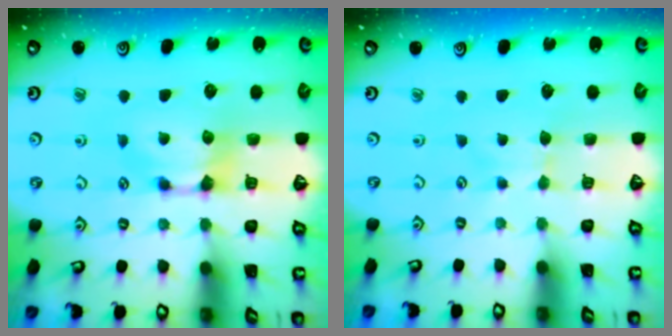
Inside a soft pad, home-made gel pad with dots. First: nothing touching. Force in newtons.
{"total": 2.3, "press": 2.2, "slide": 0.5}